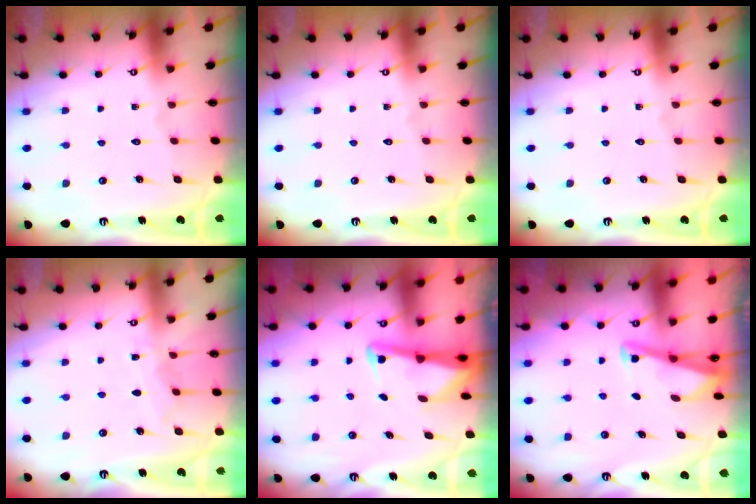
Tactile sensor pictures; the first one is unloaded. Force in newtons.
{"total": 0.0}
{"total": 0.0}
{"total": 4.7, "press": 4.7, "slide": 0.6}
{"total": 3.1, "press": 3.1, "slide": 0.4}
{"total": 2.9, "press": 2.9, "slide": 0.4}